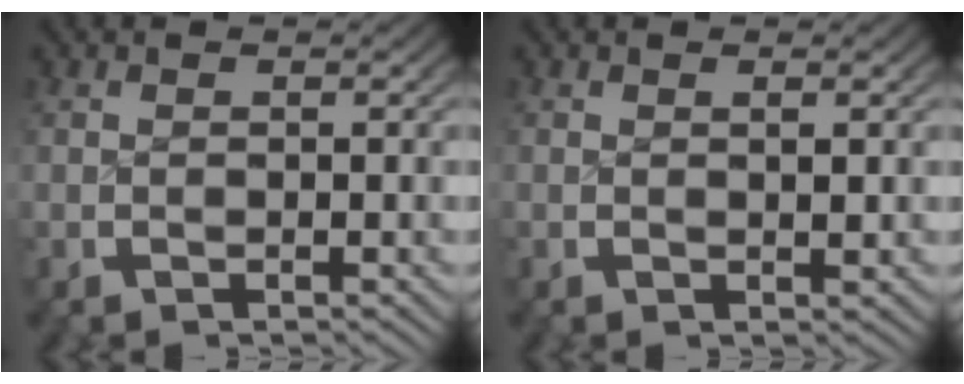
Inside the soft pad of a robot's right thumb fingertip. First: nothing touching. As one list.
[{"total": 0.7, "force": [0.2, 0.2, 0.7], "torque": [-0.008, 0.000, 0.005]}]